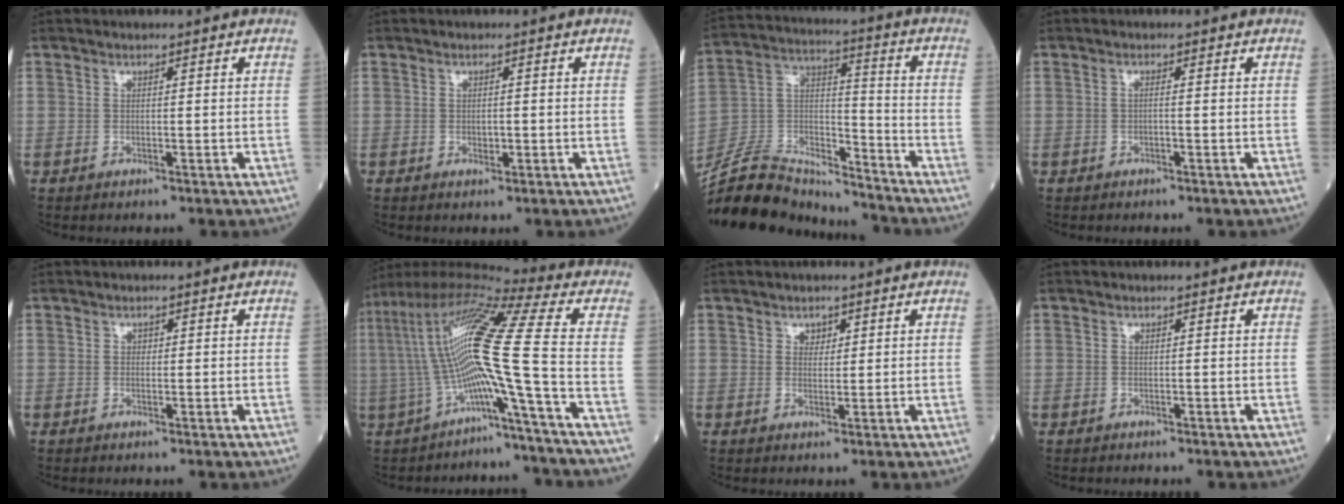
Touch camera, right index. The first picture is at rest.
{"total": 1.2, "force": [-0.3, 0.6, 1.0], "torque": [-0.019, -0.001, -0.002]}
{"total": 20.5, "force": [-19.5, 4.0, 4.6], "torque": [-0.118, 0.022, -0.334]}
{"total": 0.6, "force": [-0.2, 0.0, 0.6], "torque": [-0.013, 0.002, -0.005]}
{"total": 0.5, "force": [0.1, 0.4, 0.2], "torque": [0.001, 0.002, 0.000]}
{"total": 15.1, "force": [-3.1, -2.2, 14.6], "torque": [-0.290, 0.028, -0.070]}
{"total": 1.5, "force": [0.9, 1.0, 0.7], "torque": [-0.008, -0.004, 0.013]}
{"total": 0.0}